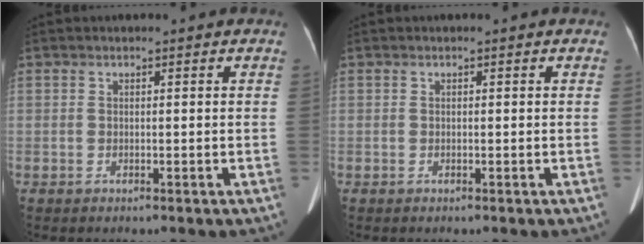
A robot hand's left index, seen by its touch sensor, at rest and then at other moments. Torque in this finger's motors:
{"motor_torque": [0.00, 0.00, 0.00, 0.00]}